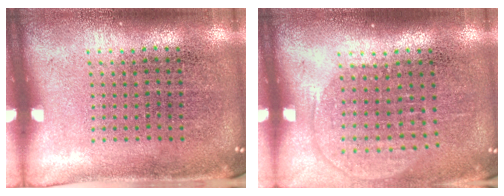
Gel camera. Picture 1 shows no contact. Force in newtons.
{"total": 1.4, "press": 1.2, "slide": 0.7}